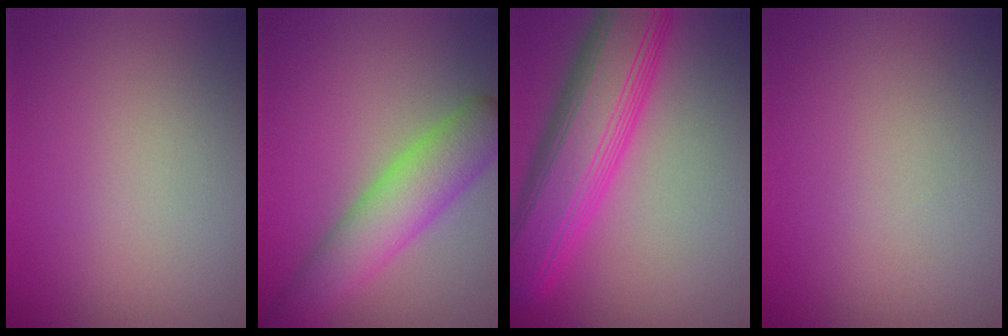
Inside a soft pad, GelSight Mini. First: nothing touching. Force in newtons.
{"total": 5.4, "press": 5.4, "slide": 0.4}
{"total": 9.8, "press": 9.8, "slide": 0.3}
{"total": 0.0}